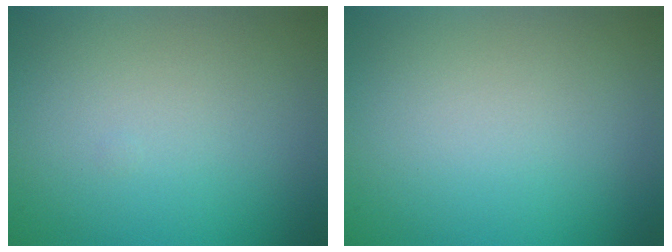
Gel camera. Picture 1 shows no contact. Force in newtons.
{"total": 0.0}